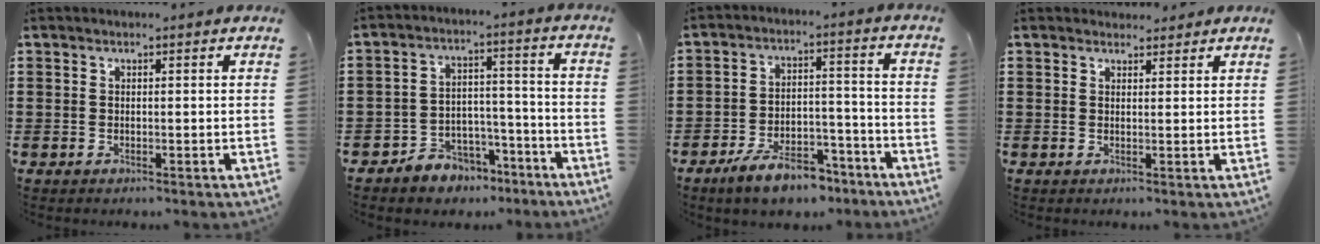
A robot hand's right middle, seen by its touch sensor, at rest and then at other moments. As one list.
[{"total": 5.1, "force": [-4.5, 2.4, 0.2], "torque": [-0.012, 0.013, -0.089]}, {"total": 8.2, "force": [-6.7, 2.6, 3.9], "torque": [-0.073, 0.015, -0.124]}, {"total": 2.0, "force": [1.9, 0.5, 0.0], "torque": [0.003, -0.004, 0.037]}]